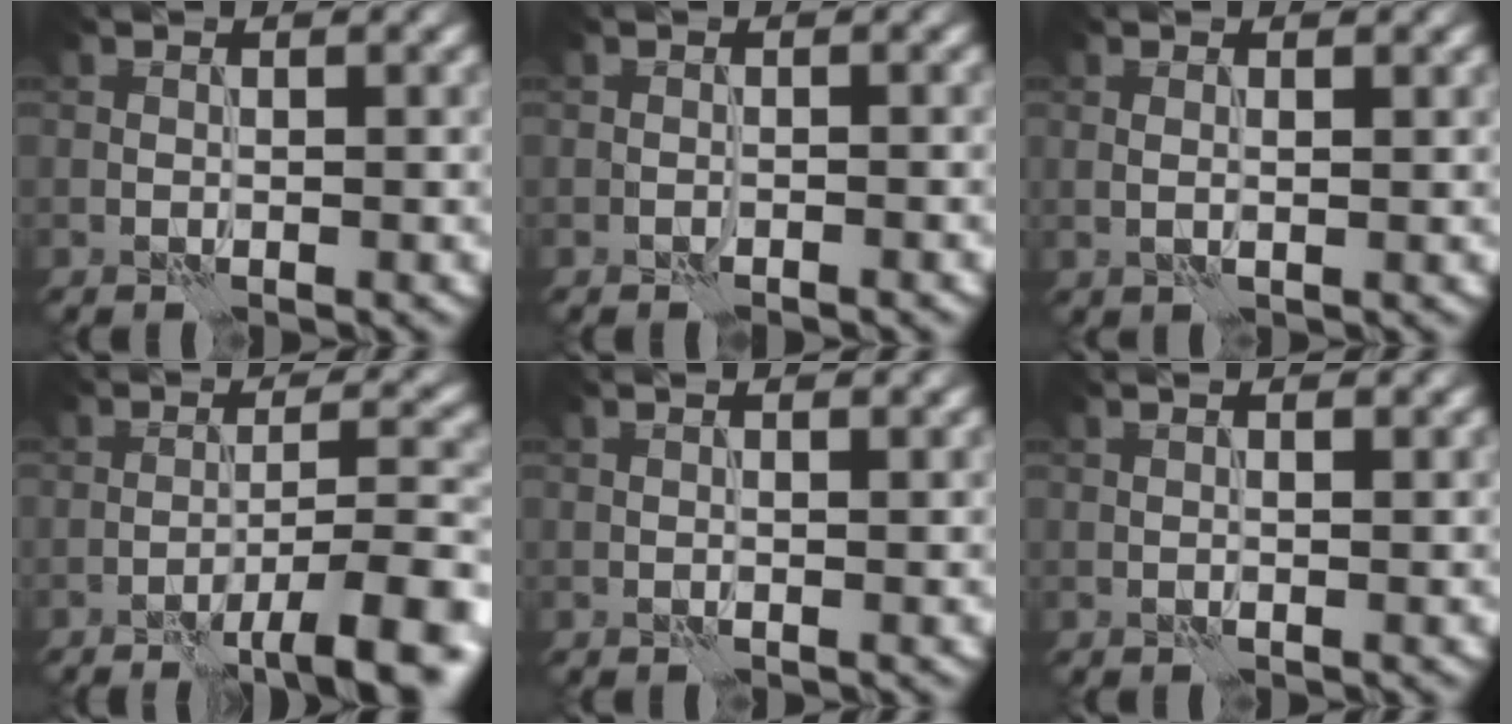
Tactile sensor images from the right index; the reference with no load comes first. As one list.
[{"total": 0.6, "force": [-0.6, 0.0, 0.3], "torque": [-0.003, 0.003, -0.011]}, {"total": 1.7, "force": [0.6, 0.5, 1.5], "torque": [-0.020, -0.003, 0.006]}, {"total": 7.4, "force": [-4.4, 1.3, 5.8], "torque": [-0.077, 0.014, -0.066]}, {"total": 2.2, "force": [1.1, 0.7, 1.8], "torque": [-0.015, 0.003, -0.001]}, {"total": 2.7, "force": [1.3, 0.9, 2.2], "torque": [-0.018, 0.012, -0.001]}]